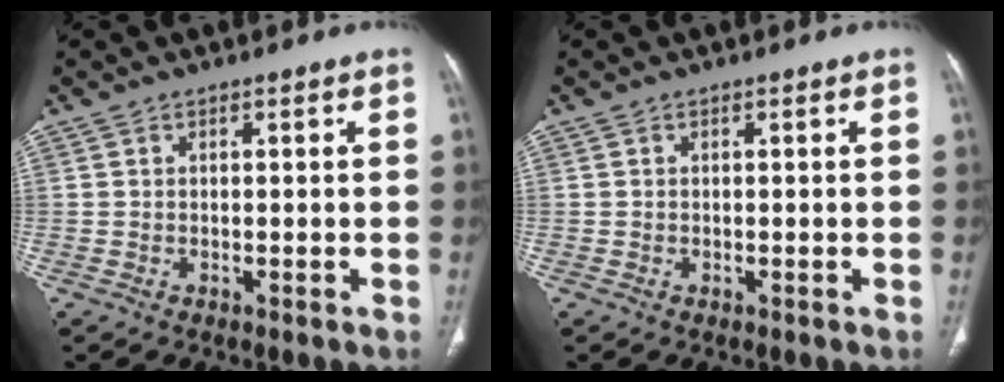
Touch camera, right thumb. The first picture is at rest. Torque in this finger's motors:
{"motor_torque": [-0.04, -0.03, -0.02, -0.01, 0.00]}